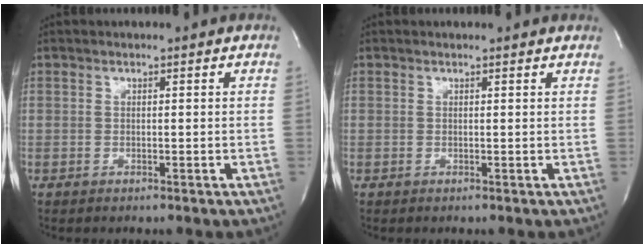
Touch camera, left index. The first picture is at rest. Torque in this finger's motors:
{"motor_torque": [0.14, -0.22, -0.39, -0.15]}